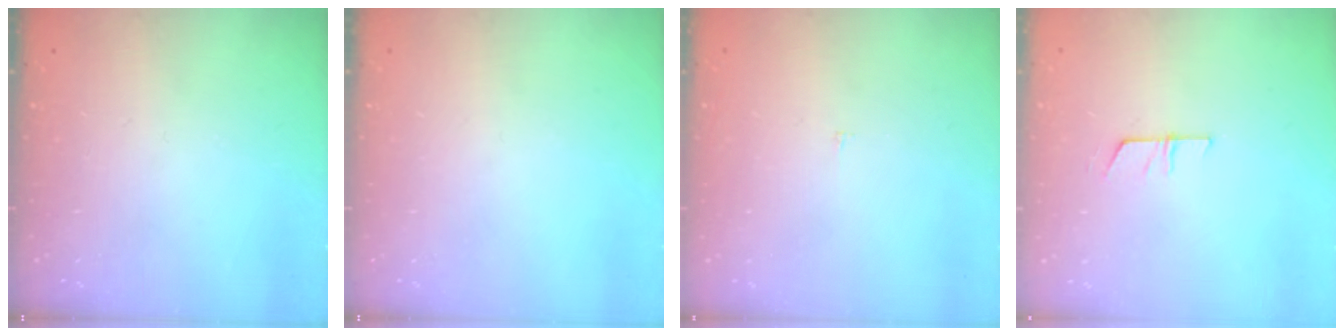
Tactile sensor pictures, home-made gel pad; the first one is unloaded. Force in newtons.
{"total": 0.0}
{"total": 2.2, "press": 2.2, "slide": 0.2}
{"total": 5.4, "press": 5.4, "slide": 0.4}